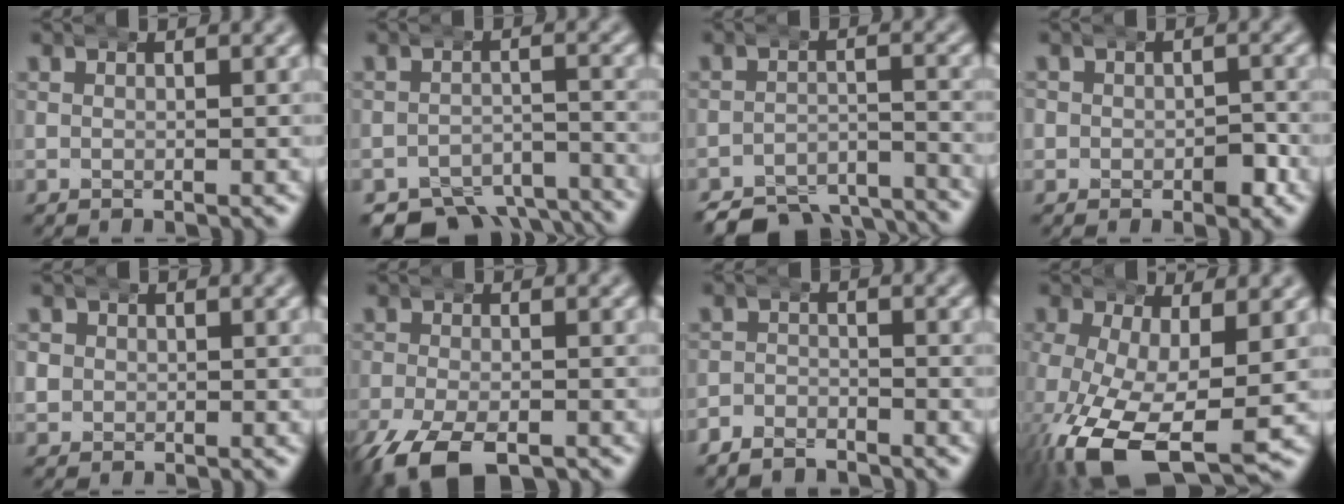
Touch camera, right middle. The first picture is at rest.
{"total": 9.2, "force": [-7.6, 4.2, 2.9], "torque": [-0.041, -0.031, -0.116]}
{"total": 9.1, "force": [-8.4, 2.8, 2.2], "torque": [-0.027, -0.028, -0.134]}
{"total": 2.6, "force": [-0.8, 2.1, 1.3], "torque": [-0.032, -0.003, -0.015]}
{"total": 2.1, "force": [-0.2, 2.1, 0.5], "torque": [-0.022, 0.000, -0.003]}
{"total": 7.6, "force": [-5.2, 3.8, 4.0], "torque": [-0.108, -0.035, -0.069]}
{"total": 3.0, "force": [-2.8, 0.9, -0.3], "torque": [0.004, -0.005, -0.056]}
{"total": 10.6, "force": [-5.0, 5.4, 7.6], "torque": [-0.186, -0.062, -0.052]}